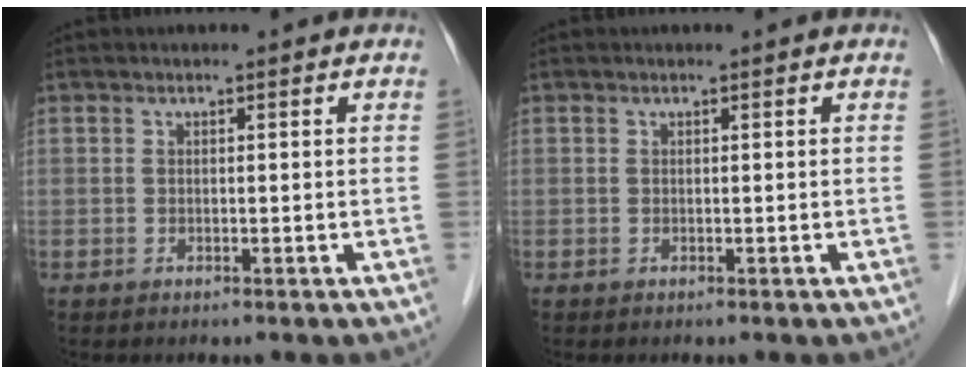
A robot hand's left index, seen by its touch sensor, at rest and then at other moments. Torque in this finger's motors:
{"motor_torque": [0.00, 0.00, 0.00, 0.00]}